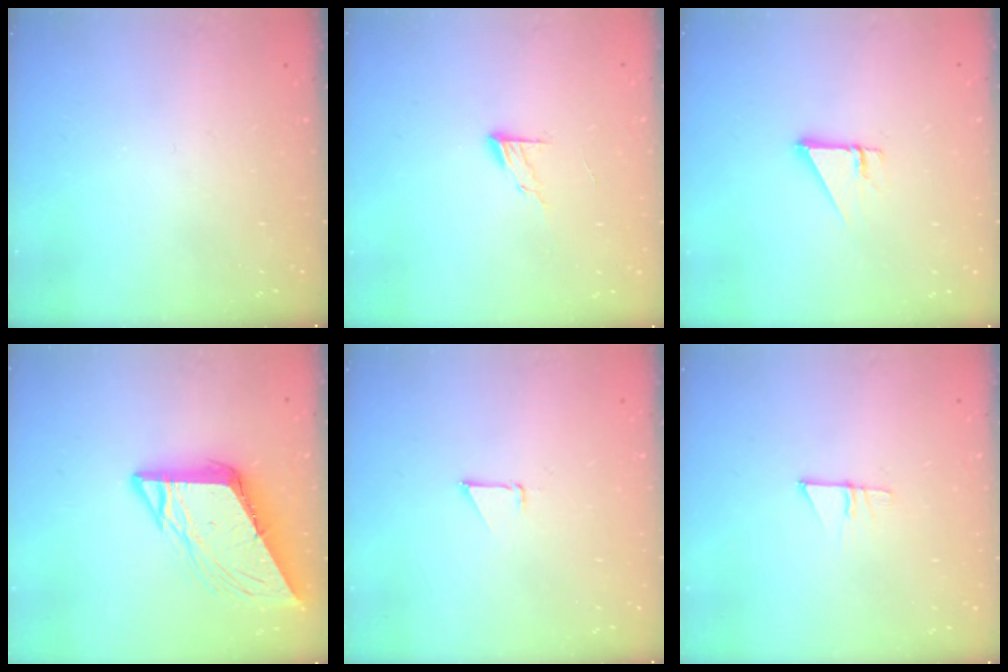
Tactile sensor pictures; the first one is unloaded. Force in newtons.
{"total": 7.9, "press": 7.9, "slide": 0.7}
{"total": 2.7, "press": 2.7, "slide": 0.2}
{"total": 11.0, "press": 10.9, "slide": 1.2}
{"total": 0.8, "press": 0.8, "slide": 0.1}
{"total": 7.0, "press": 7.0, "slide": 0.5}